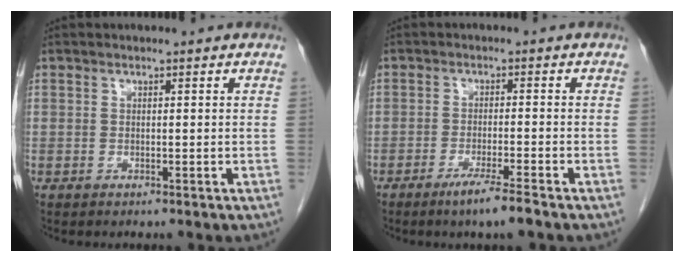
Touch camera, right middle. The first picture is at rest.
{"total": 4.6, "force": [-3.2, -0.5, 3.3], "torque": [-0.059, -0.010, -0.060]}